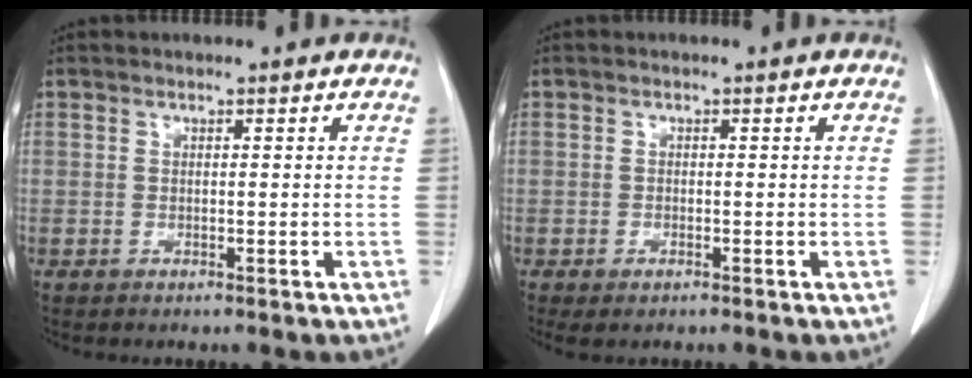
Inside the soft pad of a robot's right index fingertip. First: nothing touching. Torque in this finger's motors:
{"motor_torque": [0.32, -0.26, 0.14, 0.03]}